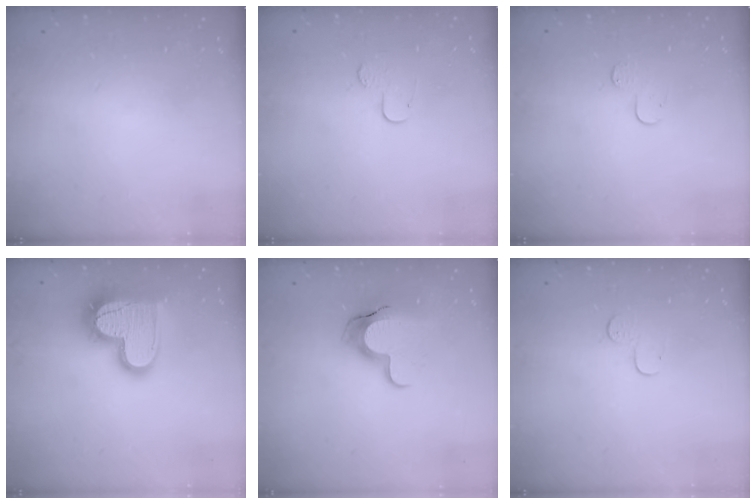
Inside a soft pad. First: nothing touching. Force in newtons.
{"total": 5.2, "press": 5.1, "slide": 0.5}
{"total": 3.9, "press": 3.9, "slide": 0.4}
{"total": 18.6, "press": 18.6, "slide": 1.3}
{"total": 10.9, "press": 10.9, "slide": 1.0}
{"total": 4.6, "press": 4.6, "slide": 0.4}